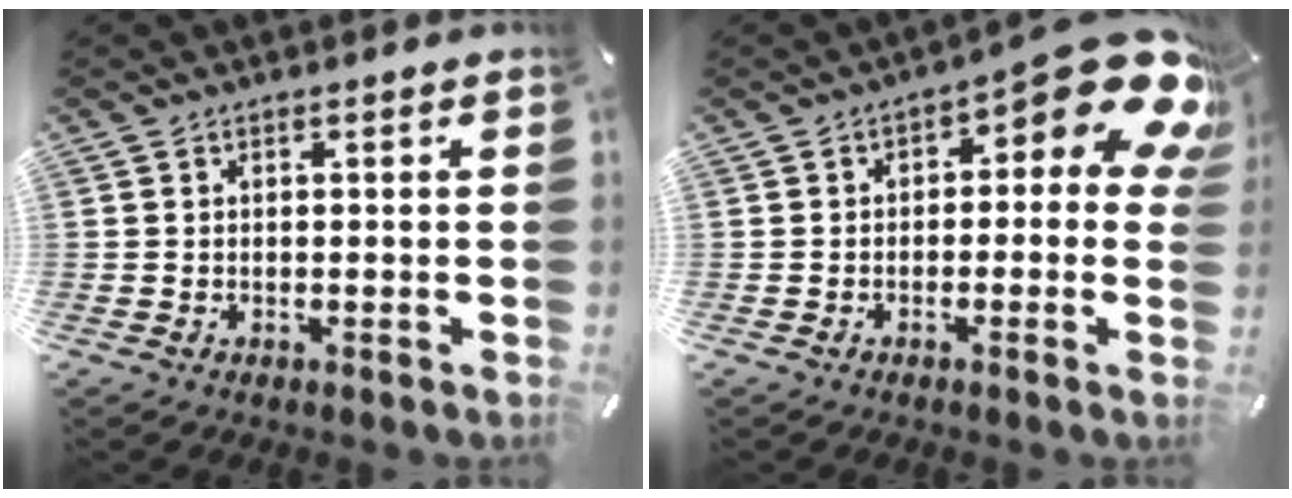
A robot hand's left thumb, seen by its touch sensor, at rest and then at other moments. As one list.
[{"total": 13.6, "force": [5.7, 5.4, 11.1], "torque": [-0.138, -0.049, 0.097]}]